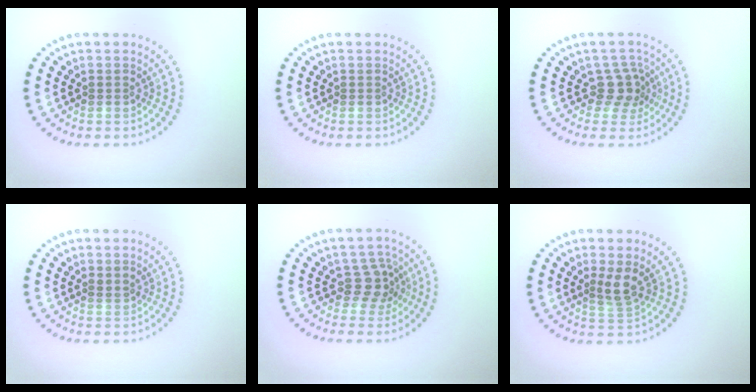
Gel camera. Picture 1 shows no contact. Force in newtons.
{"total": 0.0}
{"total": 2.6, "press": 1.9, "slide": 1.7}
{"total": 0.5, "press": 0.2, "slide": 0.5}
{"total": 2.5, "press": 2.0, "slide": 1.5}
{"total": 2.2, "press": 1.7, "slide": 1.4}